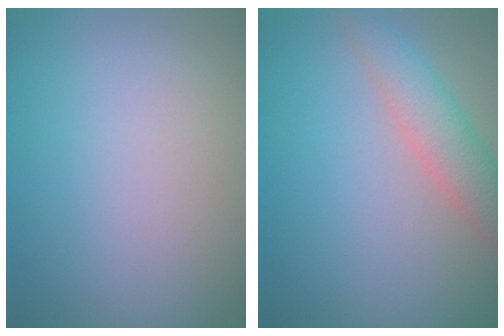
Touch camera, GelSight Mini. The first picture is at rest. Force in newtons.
{"total": 3.9, "press": 3.9, "slide": 0.1}